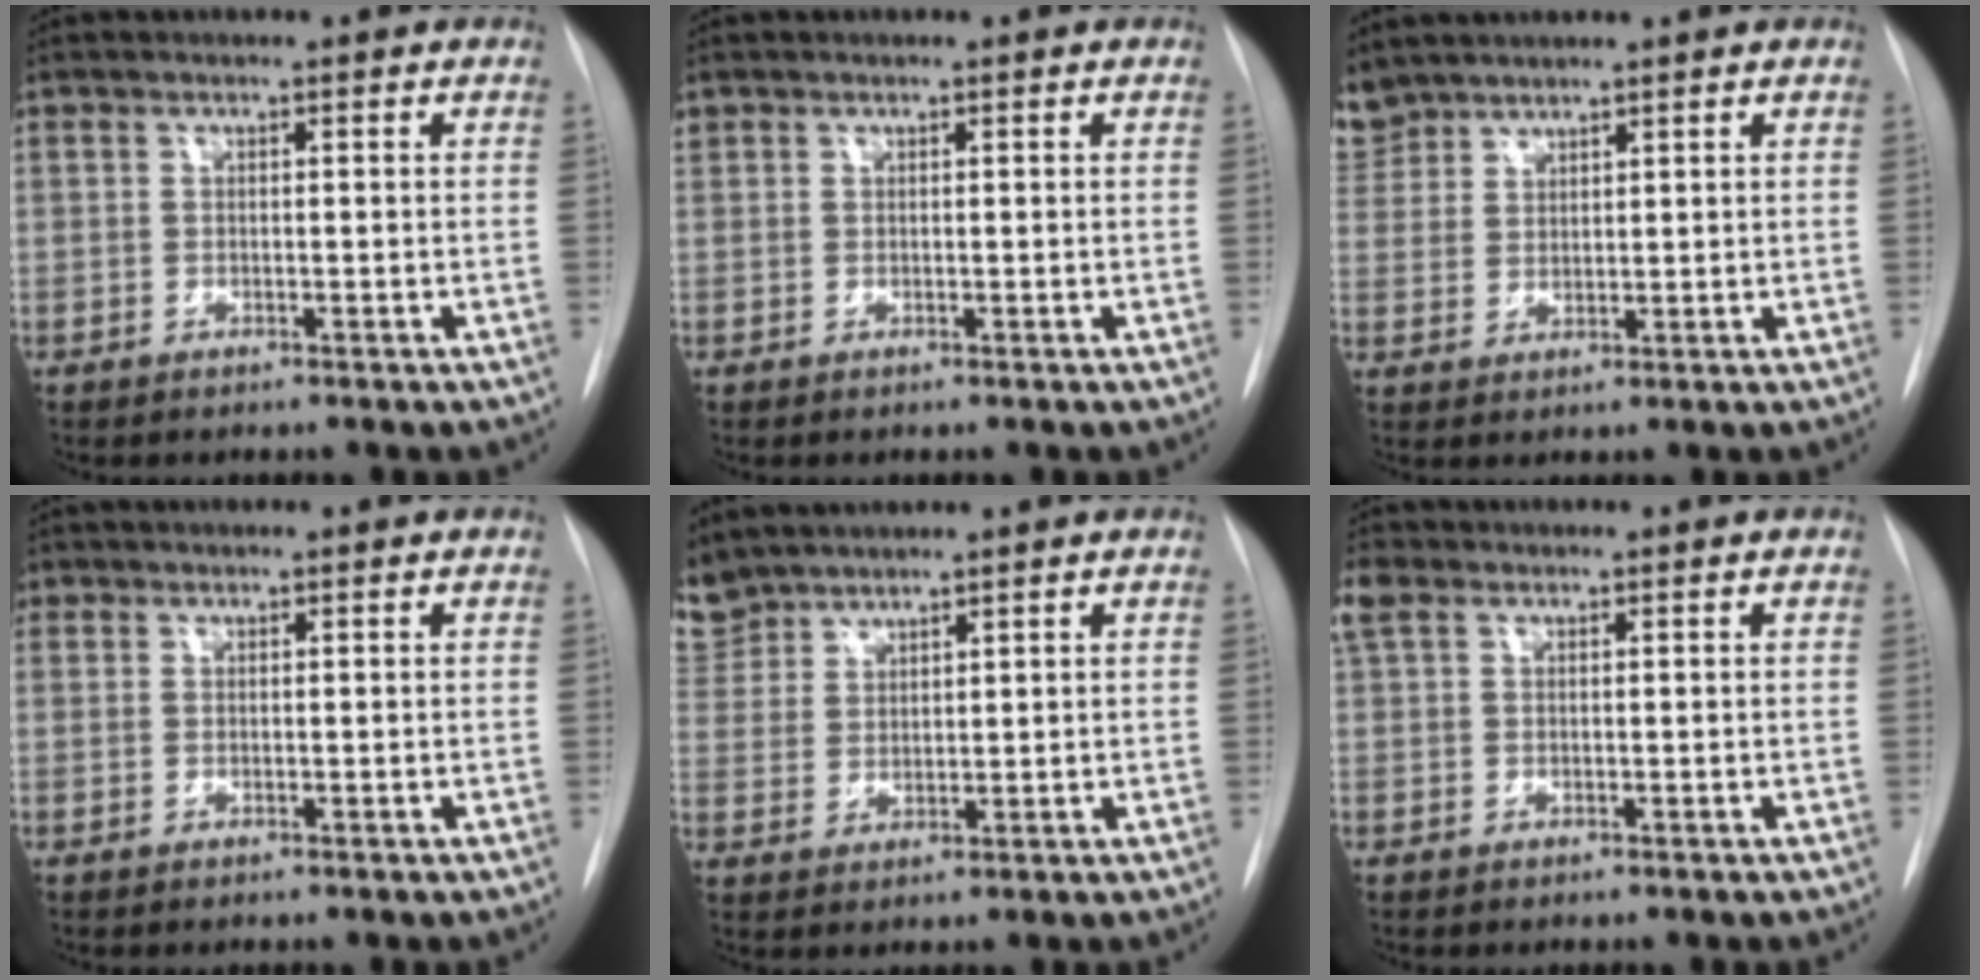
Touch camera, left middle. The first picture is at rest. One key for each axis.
{"total": 0.7, "fx": 0.5, "fy": 0.5, "fz": 0.0, "tx": 0.001, "ty": 0.011, "tz": 0.009}
{"total": 5.8, "fx": 5.3, "fy": 2.4, "fz": 0.1, "tx": -0.004, "ty": 0.010, "tz": 0.114}
{"total": 0.7, "fx": 0.4, "fy": 0.5, "fz": -0.1, "tx": 0.012, "ty": -0.001, "tz": 0.005}
{"total": 6.9, "fx": 6.3, "fy": 2.7, "fz": 0.2, "tx": -0.008, "ty": 0.006, "tz": 0.136}
{"total": 2.3, "fx": 1.3, "fy": 1.4, "fz": 1.2, "tx": -0.037, "ty": 0.023, "tz": 0.030}